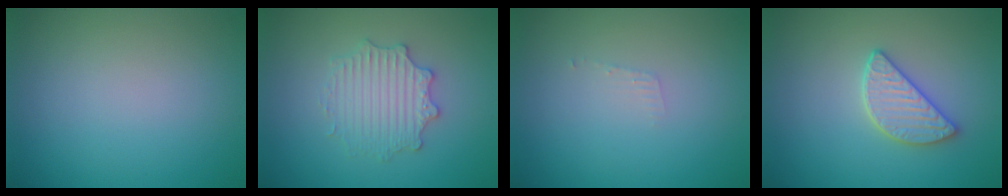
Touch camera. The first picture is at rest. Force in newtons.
{"total": 3.0, "press": 2.9, "slide": 0.4}
{"total": 0.7, "press": 0.7, "slide": 0.1}
{"total": 2.9, "press": 2.8, "slide": 0.9}